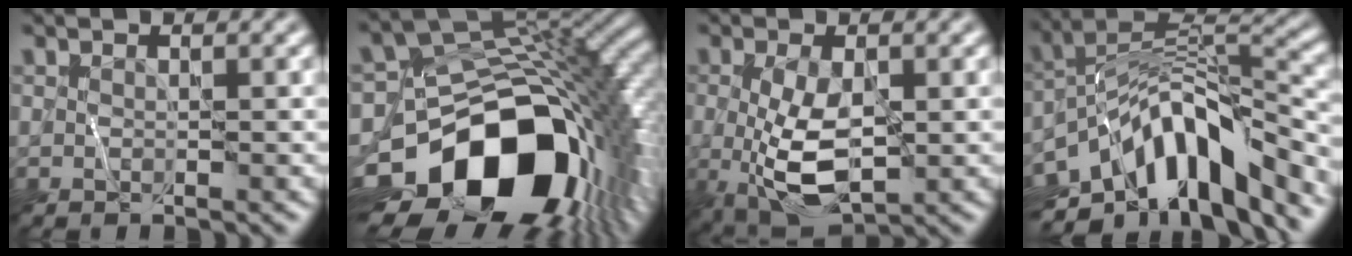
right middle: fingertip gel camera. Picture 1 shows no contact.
{"total": 18.0, "force": [-7.4, 11.9, 11.4], "torque": [-0.197, -0.037, -0.111]}
{"total": 5.9, "force": [-0.2, 2.8, 5.2], "torque": [-0.117, -0.014, 0.002]}
{"total": 12.0, "force": [-6.4, 5.7, 8.5], "torque": [-0.128, 0.006, -0.124]}